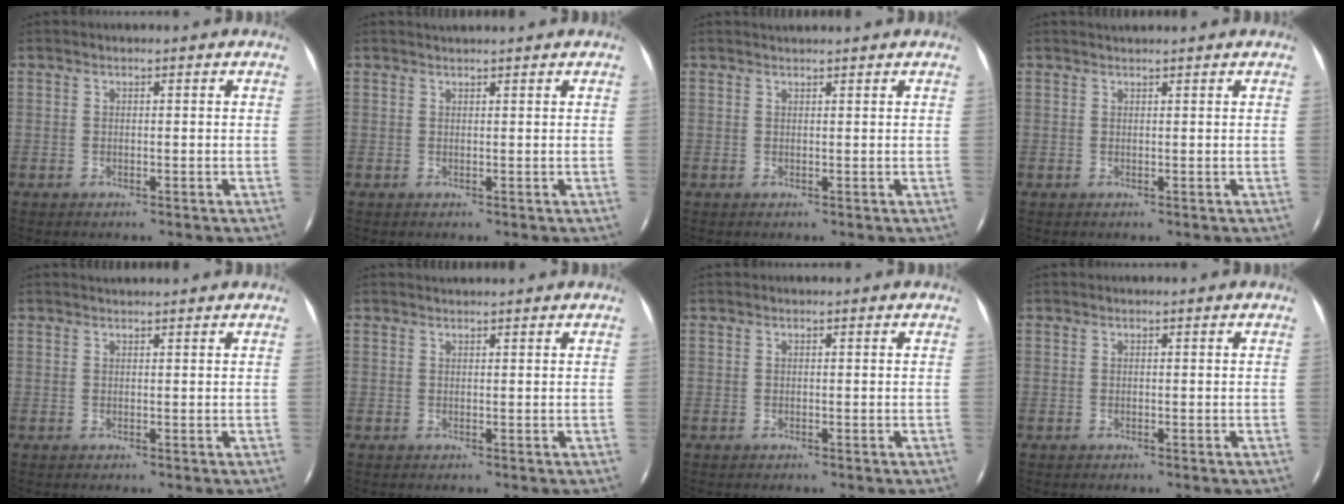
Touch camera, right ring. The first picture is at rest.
{"total": 1.3, "force": [1.2, -0.3, 0.3], "torque": [-0.013, -0.002, 0.018]}
{"total": 1.1, "force": [1.1, -0.2, 0.2], "torque": [-0.010, -0.001, 0.017]}
{"total": 1.0, "force": [1.0, -0.2, 0.2], "torque": [-0.011, -0.003, 0.015]}
{"total": 1.4, "force": [1.4, -0.1, 0.2], "torque": [-0.011, 0.000, 0.019]}
{"total": 1.1, "force": [1.0, -0.2, 0.1], "torque": [-0.009, -0.002, 0.017]}
{"total": 0.0}
{"total": 0.0}